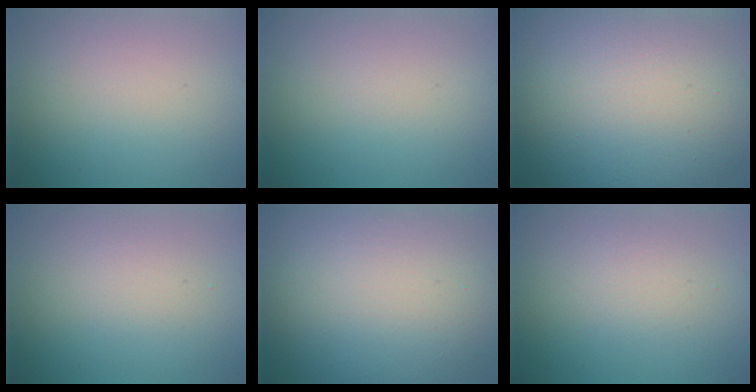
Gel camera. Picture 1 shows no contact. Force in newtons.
{"total": 0.0}
{"total": 18.4, "press": 18.4, "slide": 0.5}
{"total": 1.4, "press": 1.4, "slide": 0.1}
{"total": 16.3, "press": 16.3, "slide": 1.1}
{"total": 2.0, "press": 2.0, "slide": 0.1}